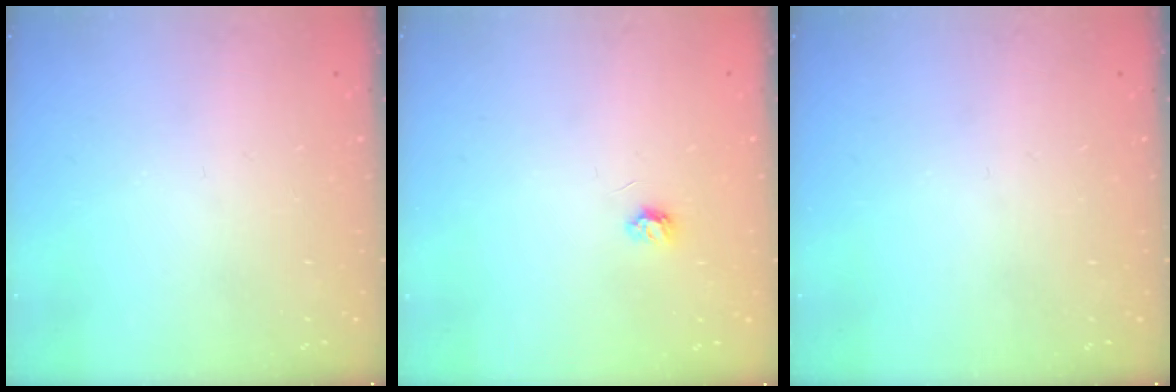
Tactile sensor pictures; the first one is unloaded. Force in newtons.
{"total": 3.0, "press": 3.0, "slide": 0.4}
{"total": 0.0}